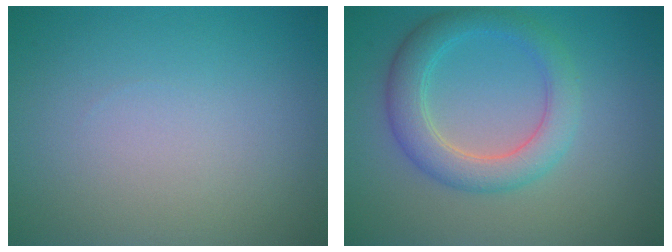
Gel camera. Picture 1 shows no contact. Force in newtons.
{"total": 4.3, "press": 4.2, "slide": 0.1}